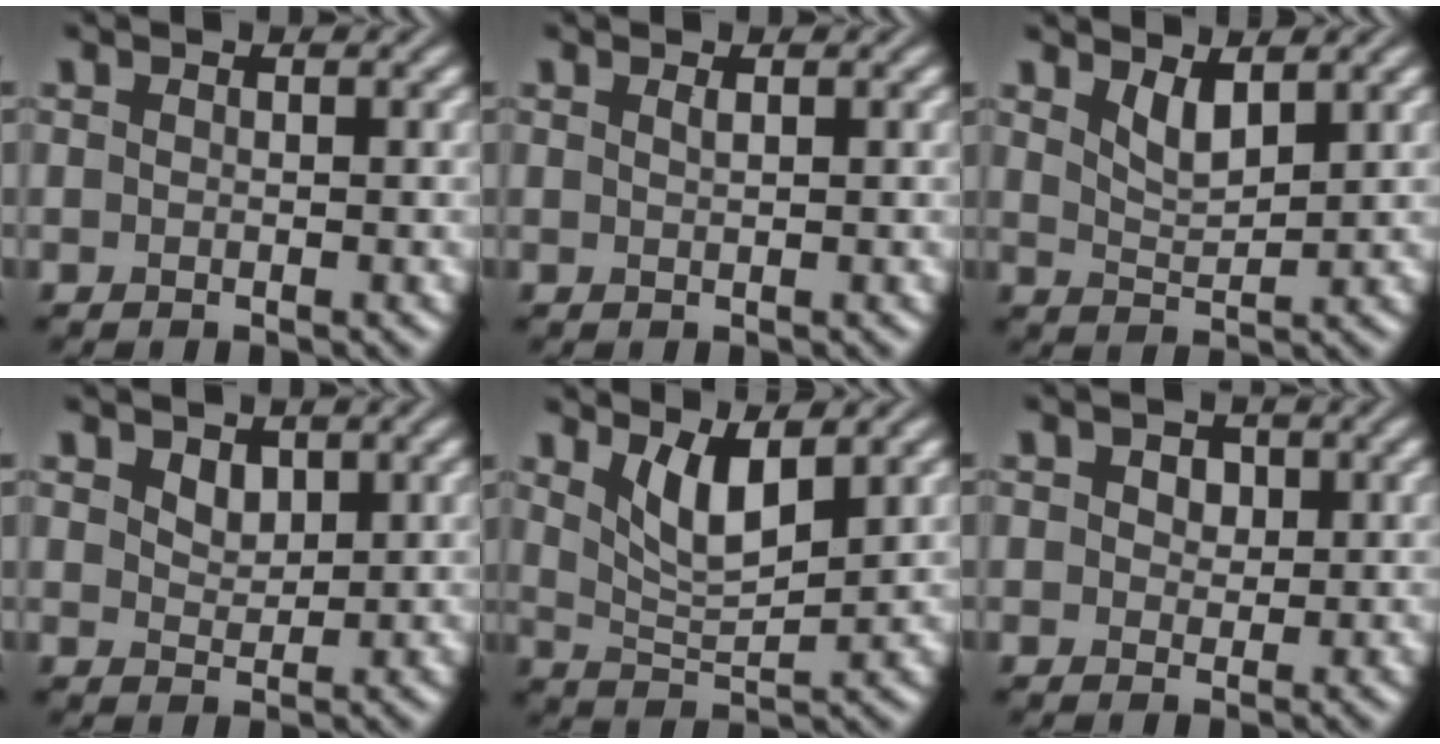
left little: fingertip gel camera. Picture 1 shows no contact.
{"total": 0.7, "force": [0.4, 0.2, 0.5], "torque": [-0.005, 0.001, 0.007]}
{"total": 2.4, "force": [1.6, 0.7, 1.6], "torque": [-0.034, -0.010, 0.035]}
{"total": 1.6, "force": [1.0, 0.9, 0.7], "torque": [-0.016, -0.002, 0.022]}
{"total": 4.2, "force": [2.3, 1.3, 3.3], "torque": [-0.068, -0.011, 0.047]}
{"total": 2.2, "force": [0.9, 1.5, 1.3], "torque": [-0.015, 0.008, 0.003]}